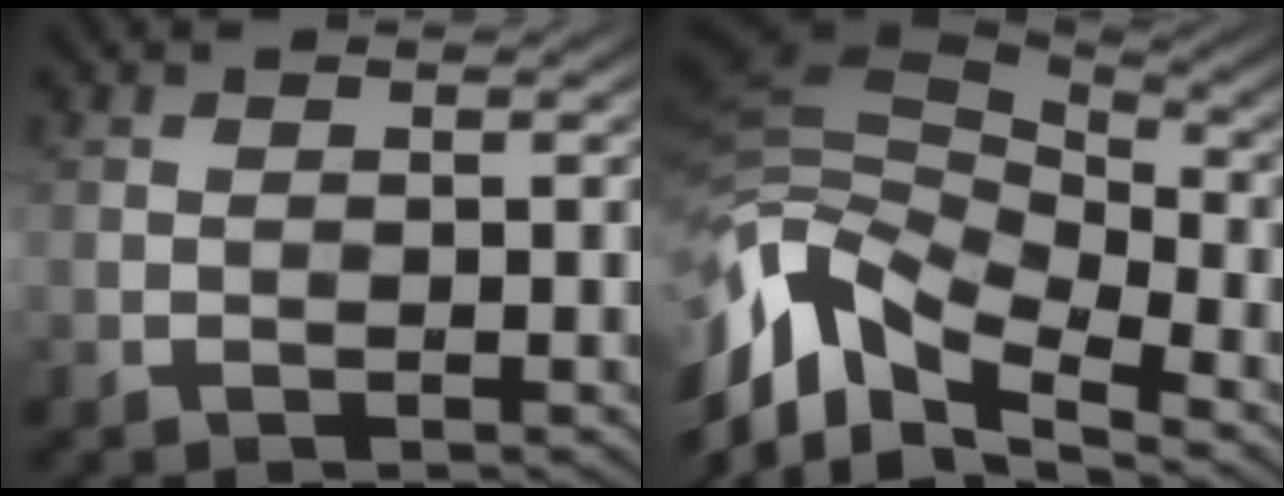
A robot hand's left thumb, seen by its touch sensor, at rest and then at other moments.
{"total": 12.3, "force": [-5.6, 6.5, 8.8], "torque": [-0.199, -0.007, -0.114]}